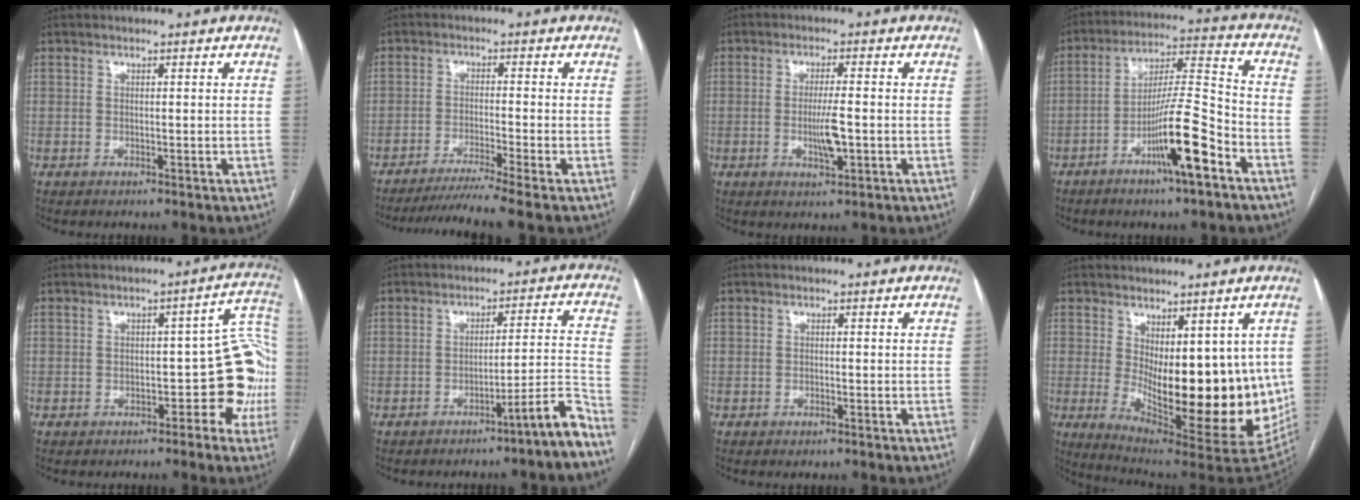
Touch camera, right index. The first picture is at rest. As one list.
[{"total": 7.6, "force": [-6.3, -2.5, 3.4], "torque": [-0.048, -0.027, -0.104]}, {"total": 4.7, "force": [-0.9, 0.6, 4.5], "torque": [-0.086, -0.007, -0.011]}, {"total": 12.5, "force": [-6.3, 0.6, 10.8], "torque": [-0.191, 0.001, -0.109]}, {"total": 10.8, "force": [-2.8, 5.1, 9.1], "torque": [-0.092, 0.040, -0.030]}, {"total": 6.3, "force": [-5.1, -1.0, 3.6], "torque": [-0.022, 0.016, -0.074]}, {"total": 0.6, "force": [-0.4, 0.1, 0.4], "torque": [-0.010, -0.002, -0.005]}, {"total": 18.1, "force": [-0.7, 6.0, 17.1], "torque": [-0.199, -0.025, 0.016]}]